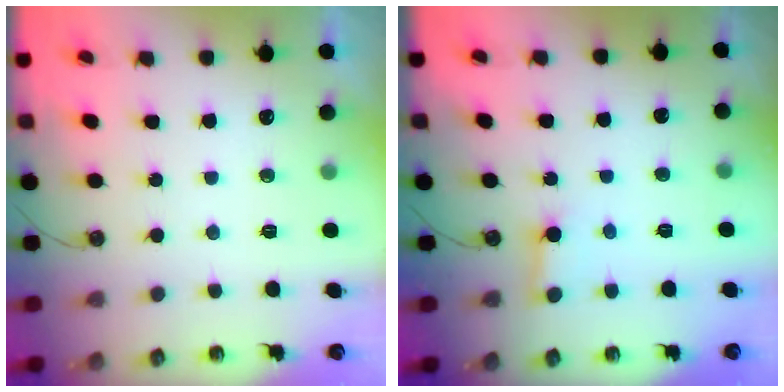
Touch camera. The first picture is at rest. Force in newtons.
{"total": 2.7, "press": 2.7, "slide": 0.0}